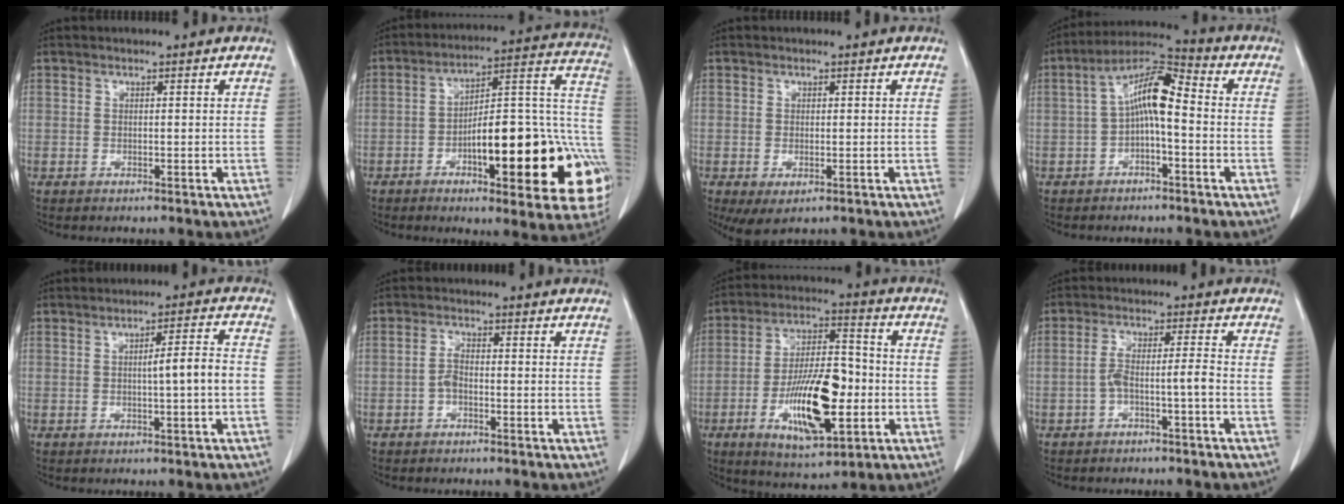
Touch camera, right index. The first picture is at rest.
{"total": 25.8, "force": [-8.0, 6.9, 23.5], "torque": [-0.224, 0.026, -0.101]}
{"total": 3.5, "force": [-1.3, 1.6, 2.8], "torque": [-0.050, -0.013, -0.011]}
{"total": 8.9, "force": [-0.3, 2.5, 8.6], "torque": [-0.158, 0.037, -0.010]}
{"total": 5.0, "force": [-0.7, 0.1, 5.0], "torque": [-0.075, 0.011, -0.010]}
{"total": 2.1, "force": [-0.9, 0.9, 1.7], "torque": [-0.031, 0.005, -0.019]}
{"total": 15.7, "force": [-4.1, 5.1, 14.3], "torque": [-0.261, 0.002, -0.065]}
{"total": 4.2, "force": [-1.9, 0.0, 3.7], "torque": [-0.074, 0.018, -0.030]}